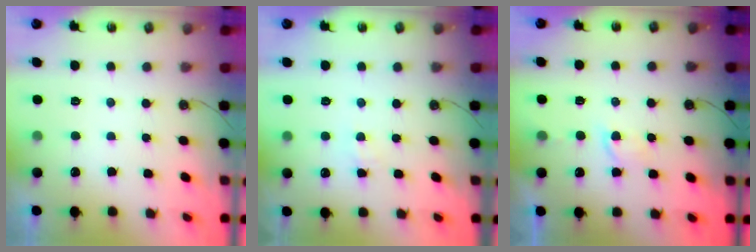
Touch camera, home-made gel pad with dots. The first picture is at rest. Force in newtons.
{"total": 3.8, "press": 3.8, "slide": 0.6}
{"total": 2.0, "press": 2.0, "slide": 0.4}